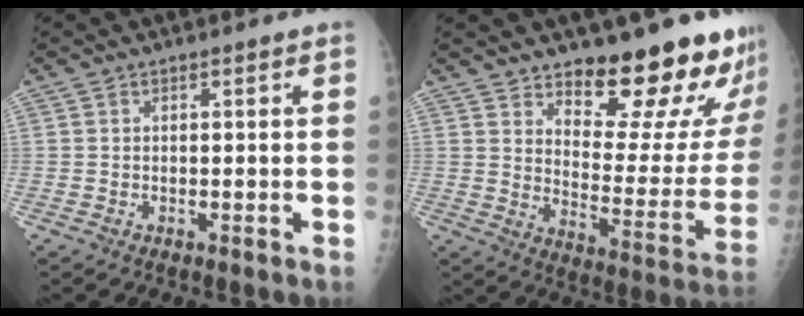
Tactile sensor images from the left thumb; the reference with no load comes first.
{"total": 20.6, "force": [16.6, 6.4, 10.5], "torque": [-0.091, -0.130, 0.221]}